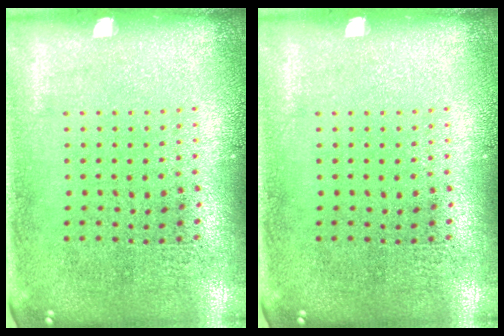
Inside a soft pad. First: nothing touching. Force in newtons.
{"total": 0.0}